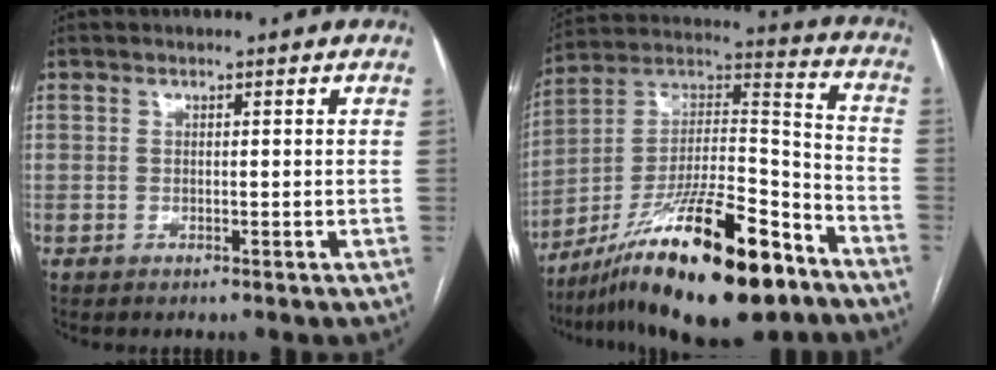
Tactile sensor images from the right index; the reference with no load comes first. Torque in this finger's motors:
{"motor_torque": [1.43, -0.71, 1.05, 0.21]}